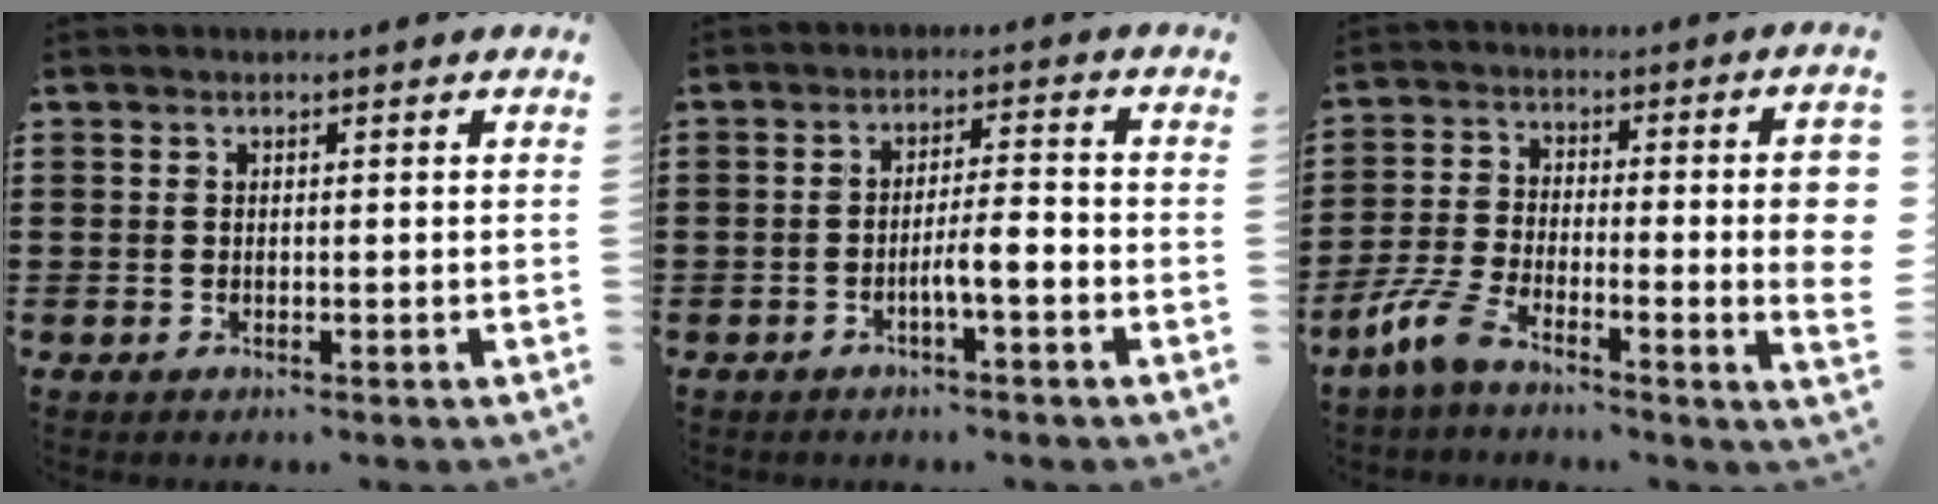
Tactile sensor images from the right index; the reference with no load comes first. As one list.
[{"total": 4.2, "force": [-1.9, 0.2, 3.7], "torque": [-0.072, -0.005, -0.036]}, {"total": 11.3, "force": [-3.6, 3.2, 10.2], "torque": [-0.206, 0.000, -0.070]}]